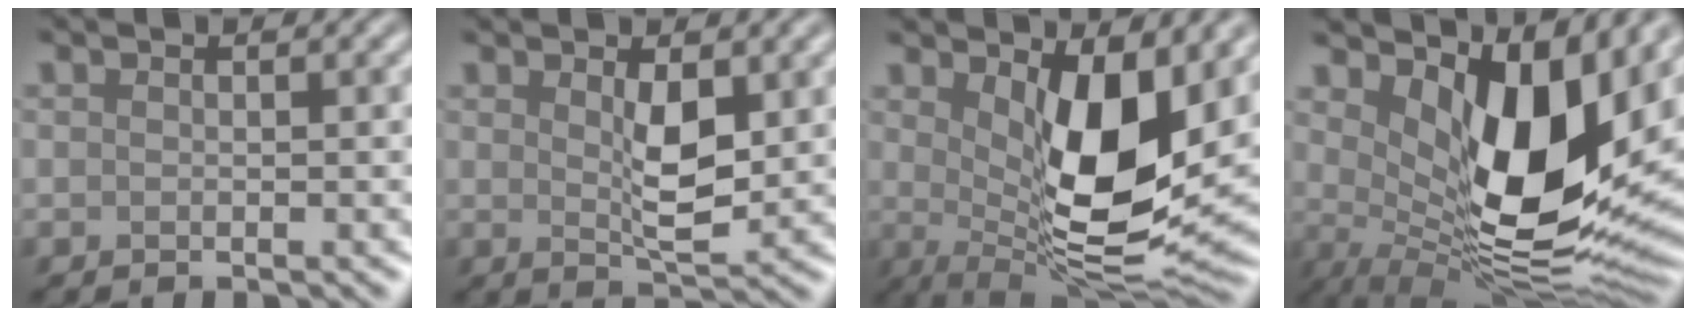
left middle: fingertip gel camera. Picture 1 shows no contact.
{"total": 3.4, "force": [1.0, 1.0, 3.1], "torque": [-0.059, -0.007, 0.020]}
{"total": 10.4, "force": [2.0, 4.1, 9.4], "torque": [-0.151, -0.021, 0.037]}
{"total": 12.5, "force": [3.1, 5.7, 10.6], "torque": [-0.172, -0.030, 0.068]}